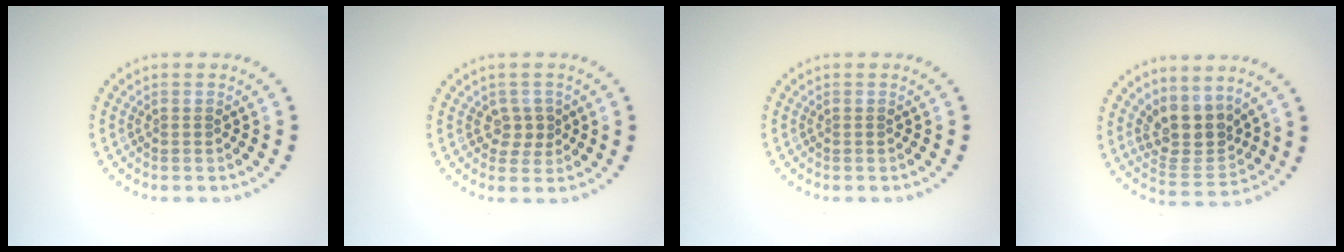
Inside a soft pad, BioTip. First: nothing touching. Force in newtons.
{"total": 1.7, "press": 1.5, "slide": 0.8}
{"total": 0.0}
{"total": 4.1, "press": 3.5, "slide": 2.1}